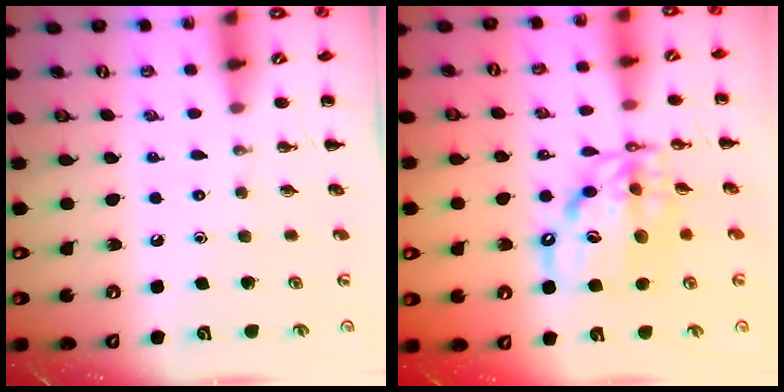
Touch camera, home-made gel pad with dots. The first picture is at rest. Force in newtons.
{"total": 12.5, "press": 12.0, "slide": 3.4}